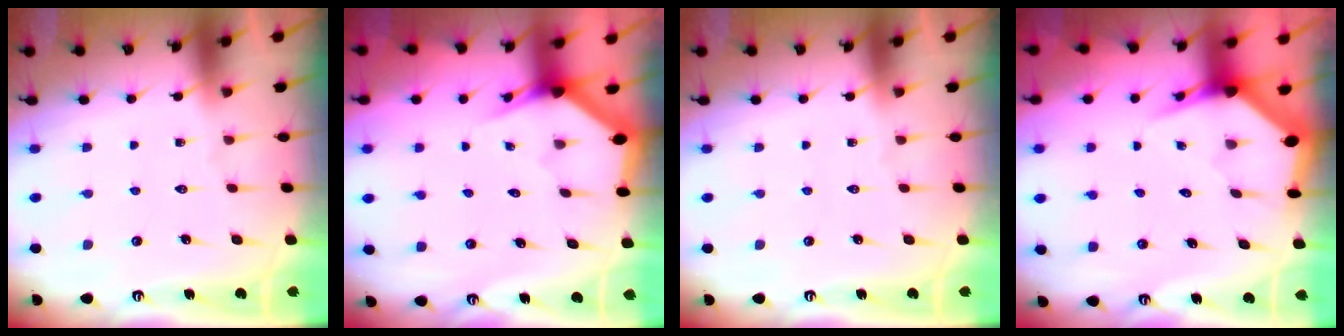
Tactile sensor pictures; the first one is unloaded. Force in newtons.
{"total": 2.7, "press": 2.7, "slide": 0.0}
{"total": 0.0}
{"total": 3.9, "press": 3.8, "slide": 0.7}